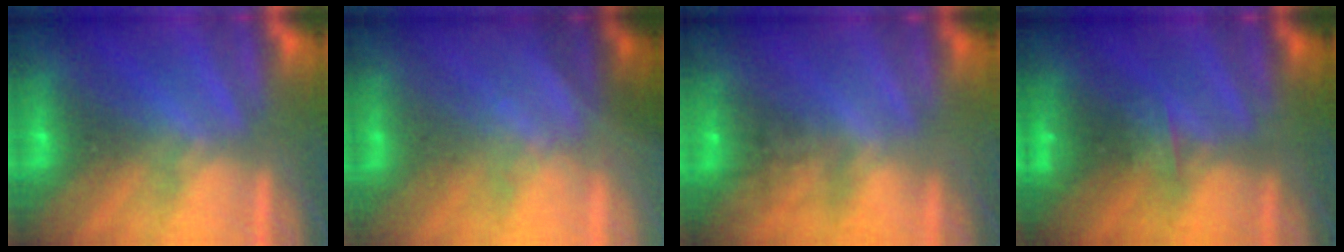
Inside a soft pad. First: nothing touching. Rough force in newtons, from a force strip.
{"total": 1.4}
{"total": 1.6}
{"total": 2.5}